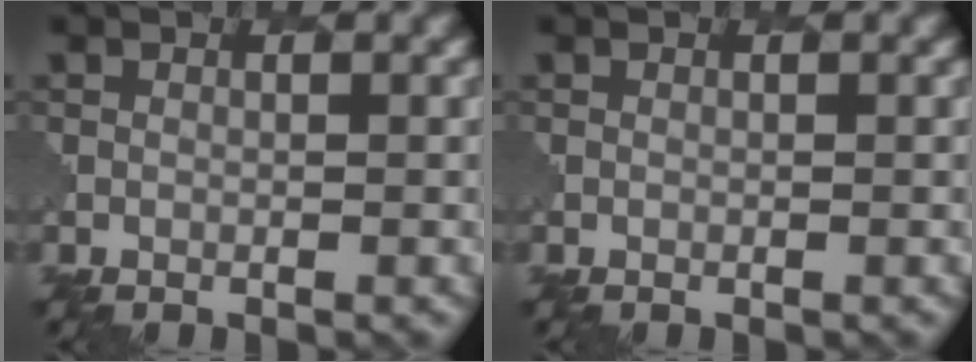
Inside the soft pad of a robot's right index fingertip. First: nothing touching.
{"total": 0.0}